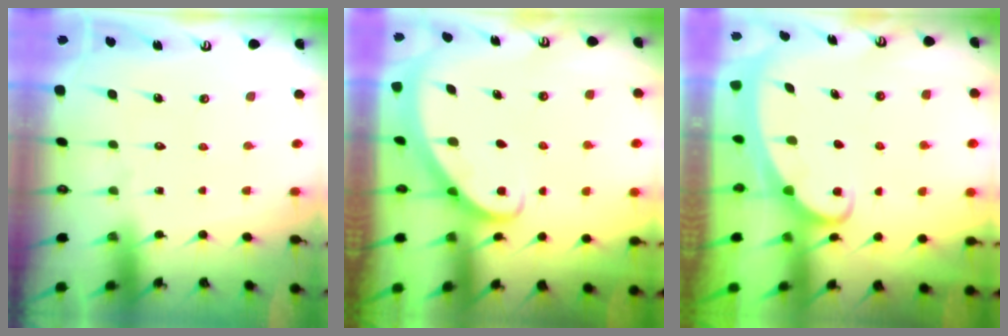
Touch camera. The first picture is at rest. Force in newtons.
{"total": 2.7, "press": 2.7, "slide": 0.2}
{"total": 2.0, "press": 2.0, "slide": 0.3}